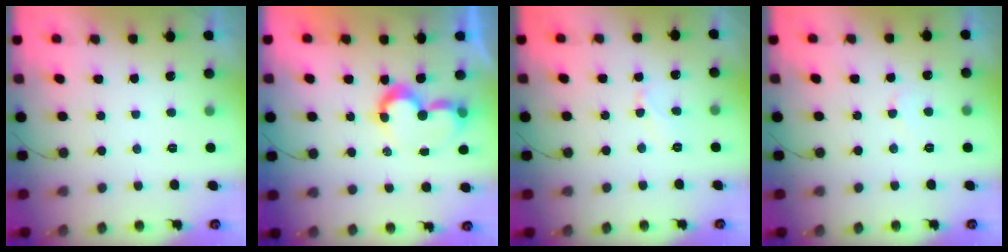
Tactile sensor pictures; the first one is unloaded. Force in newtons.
{"total": 8.3, "press": 8.3, "slide": 0.7}
{"total": 4.5, "press": 4.5, "slide": 0.7}
{"total": 3.5, "press": 3.4, "slide": 0.4}